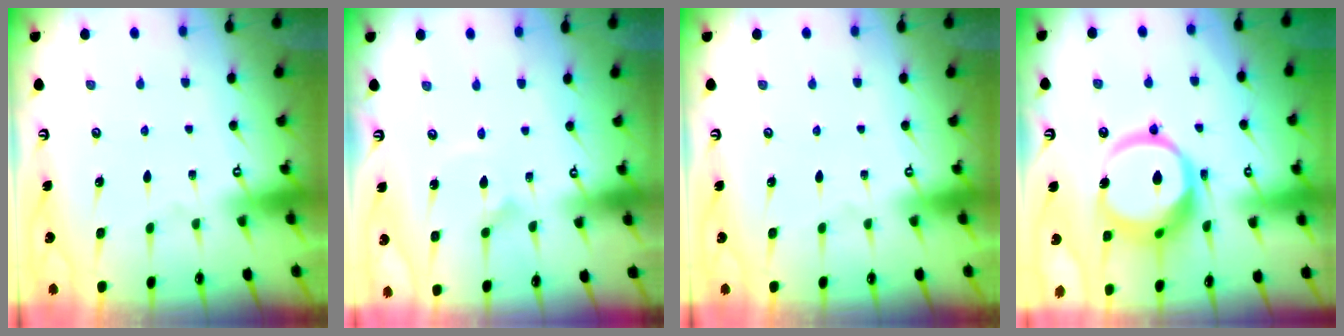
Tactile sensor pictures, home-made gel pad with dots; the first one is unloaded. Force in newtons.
{"total": 2.6, "press": 2.6, "slide": 0.1}
{"total": 0.0}
{"total": 16.4, "press": 16.3, "slide": 1.9}